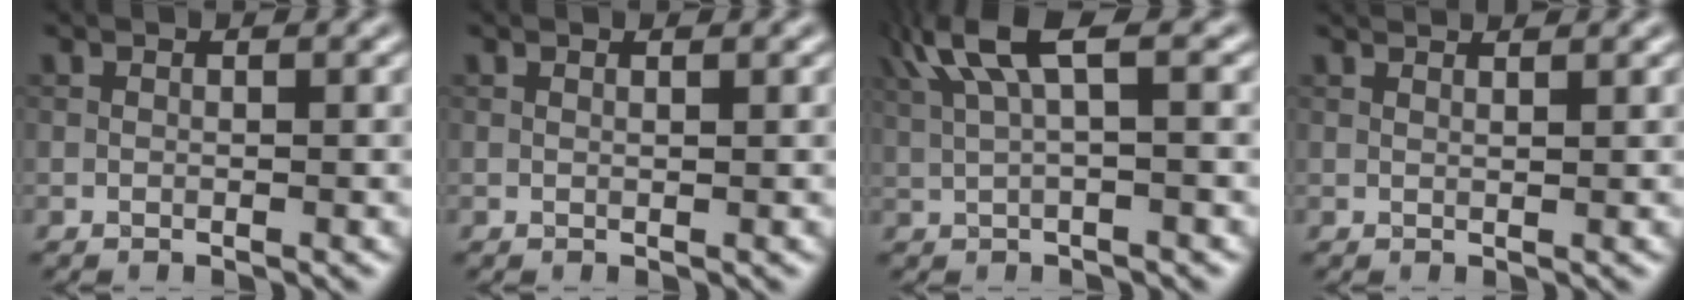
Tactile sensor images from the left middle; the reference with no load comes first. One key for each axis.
{"total": 0.0}
{"total": 4.9, "fx": 2.2, "fy": 1.1, "fz": 4.2, "tx": -0.088, "ty": 0.016, "tz": 0.045}
{"total": 2.5, "fx": 2.1, "fy": 0.7, "fz": 1.2, "tx": -0.009, "ty": 0.006, "tz": 0.006}